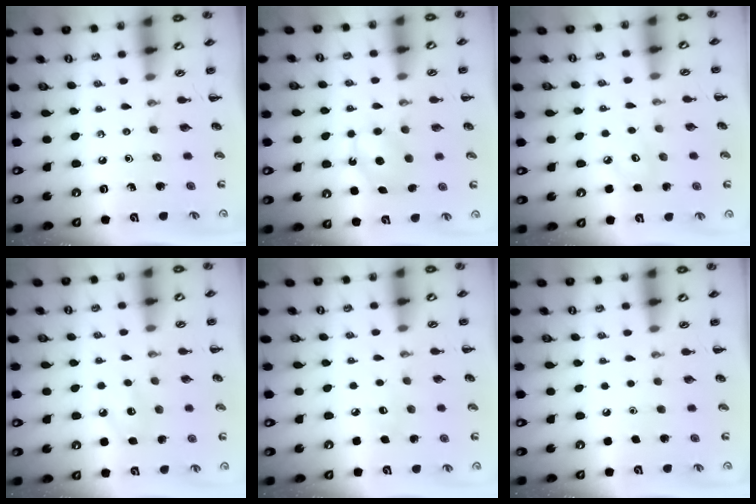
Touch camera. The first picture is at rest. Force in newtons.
{"total": 7.0, "press": 6.8, "slide": 1.6}
{"total": 4.4, "press": 4.2, "slide": 1.1}
{"total": 8.6, "press": 8.5, "slide": 1.6}
{"total": 5.1, "press": 4.9, "slide": 1.3}
{"total": 1.7, "press": 1.7, "slide": 0.1}